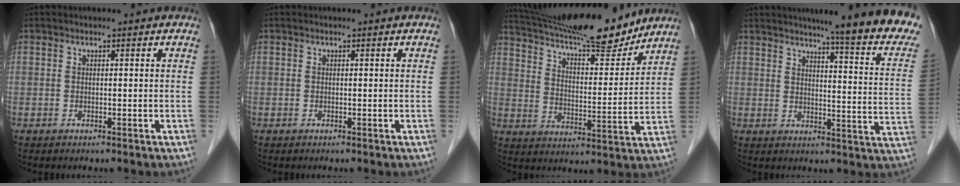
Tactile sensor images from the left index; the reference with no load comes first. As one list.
[{"total": 0.0}, {"total": 20.2, "force": [18.0, 2.7, 8.7], "torque": [-0.152, 0.004, 0.277]}, {"total": 19.3, "force": [15.9, 0.1, 11.0], "torque": [-0.133, -0.052, 0.183]}]